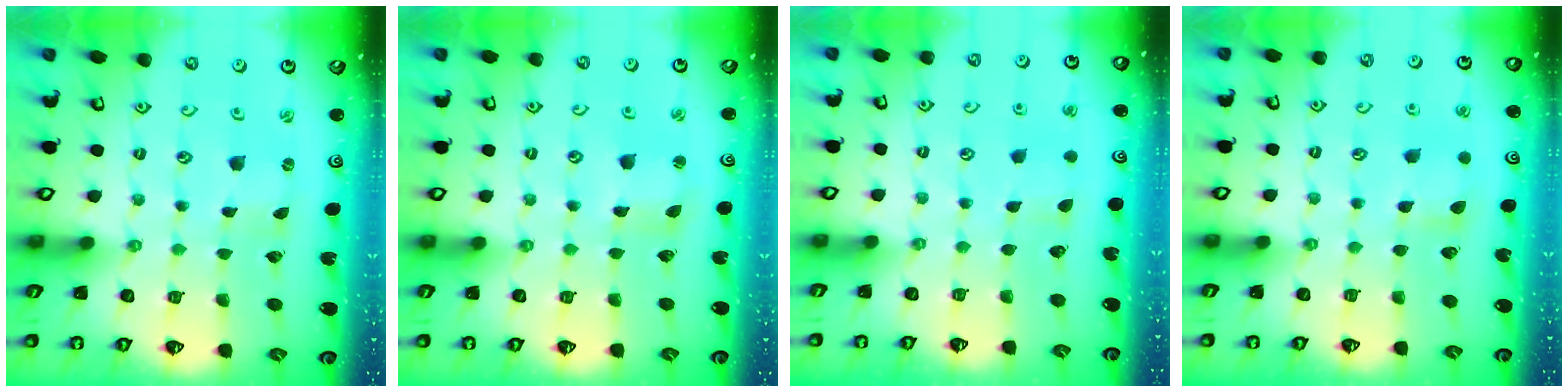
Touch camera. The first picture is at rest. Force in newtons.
{"total": 3.0, "press": 3.0, "slide": 0.2}
{"total": 4.6, "press": 4.6, "slide": 0.3}
{"total": 4.9, "press": 4.8, "slide": 0.8}